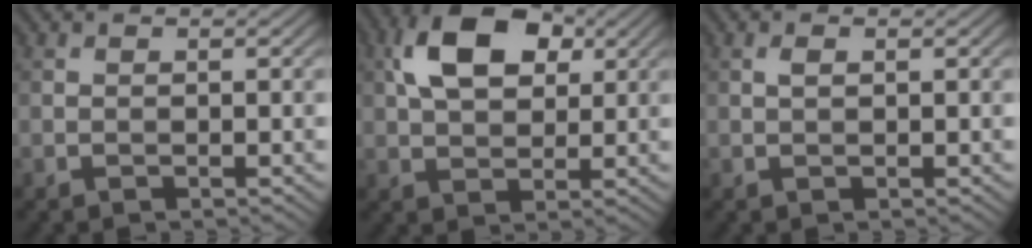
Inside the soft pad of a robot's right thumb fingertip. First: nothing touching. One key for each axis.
{"total": 9.7, "fx": 3.2, "fy": 5.9, "fz": 7.0, "tx": -0.141, "ty": 0.016, "tz": 0.054}
{"total": 0.9, "fx": 0.3, "fy": 0.4, "fz": 0.8, "tx": -0.018, "ty": 0.001, "tz": 0.006}